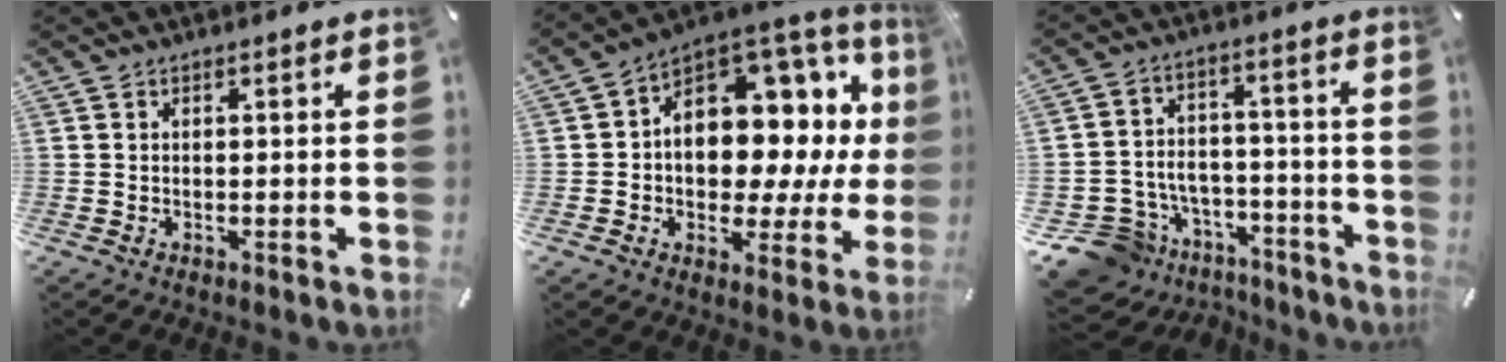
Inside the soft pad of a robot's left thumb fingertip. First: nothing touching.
{"total": 12.4, "force": [2.1, 9.7, 7.5], "torque": [-0.090, -0.046, 0.040]}
{"total": 10.6, "force": [-6.0, 8.4, 2.2], "torque": [-0.045, 0.036, -0.097]}